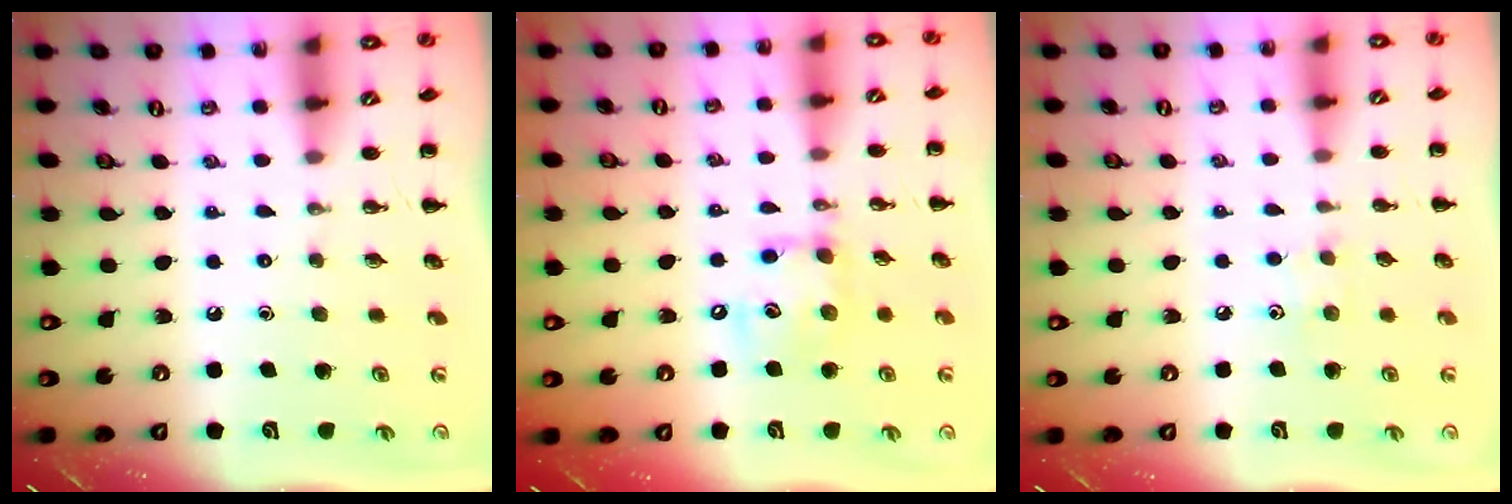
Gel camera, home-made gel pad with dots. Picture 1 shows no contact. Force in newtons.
{"total": 11.5, "press": 11.3, "slide": 1.8}
{"total": 5.1, "press": 4.9, "slide": 1.3}